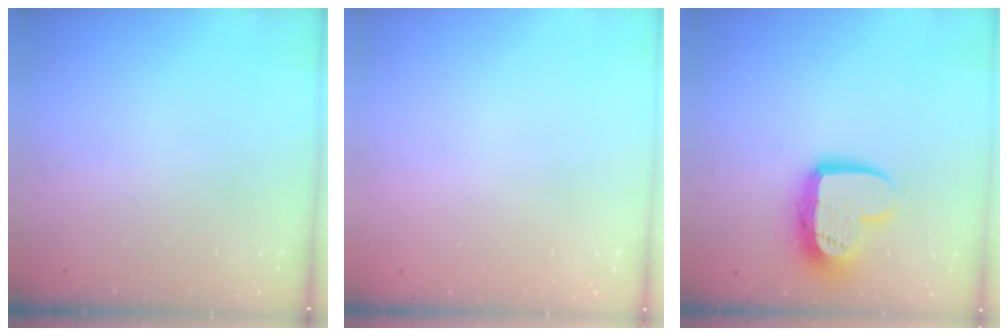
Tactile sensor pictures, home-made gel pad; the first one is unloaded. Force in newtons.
{"total": 0.0}
{"total": 12.7, "press": 12.7, "slide": 1.0}